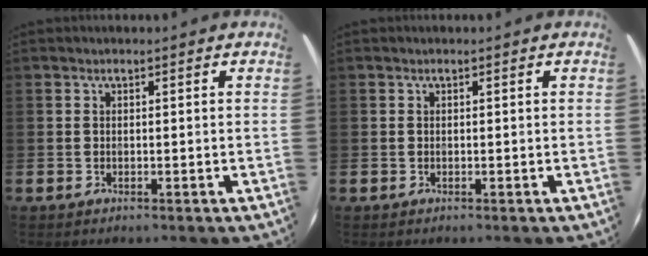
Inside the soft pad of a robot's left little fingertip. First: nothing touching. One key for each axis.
{"total": 0.0}